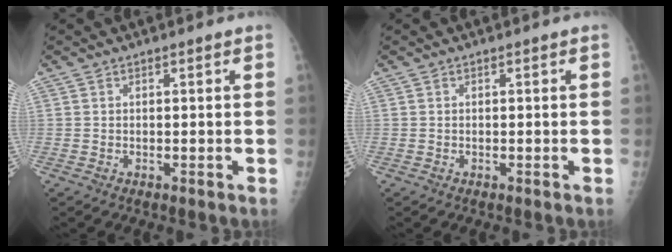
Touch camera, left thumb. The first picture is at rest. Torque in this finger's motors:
{"motor_torque": [0.00, -0.01, -0.01, -0.18, 0.00]}